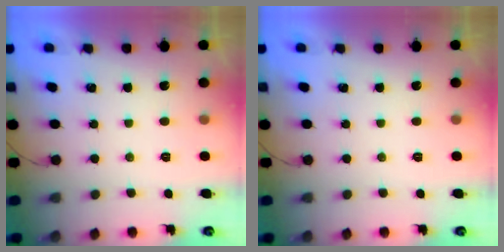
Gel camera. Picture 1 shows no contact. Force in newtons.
{"total": 0.0}